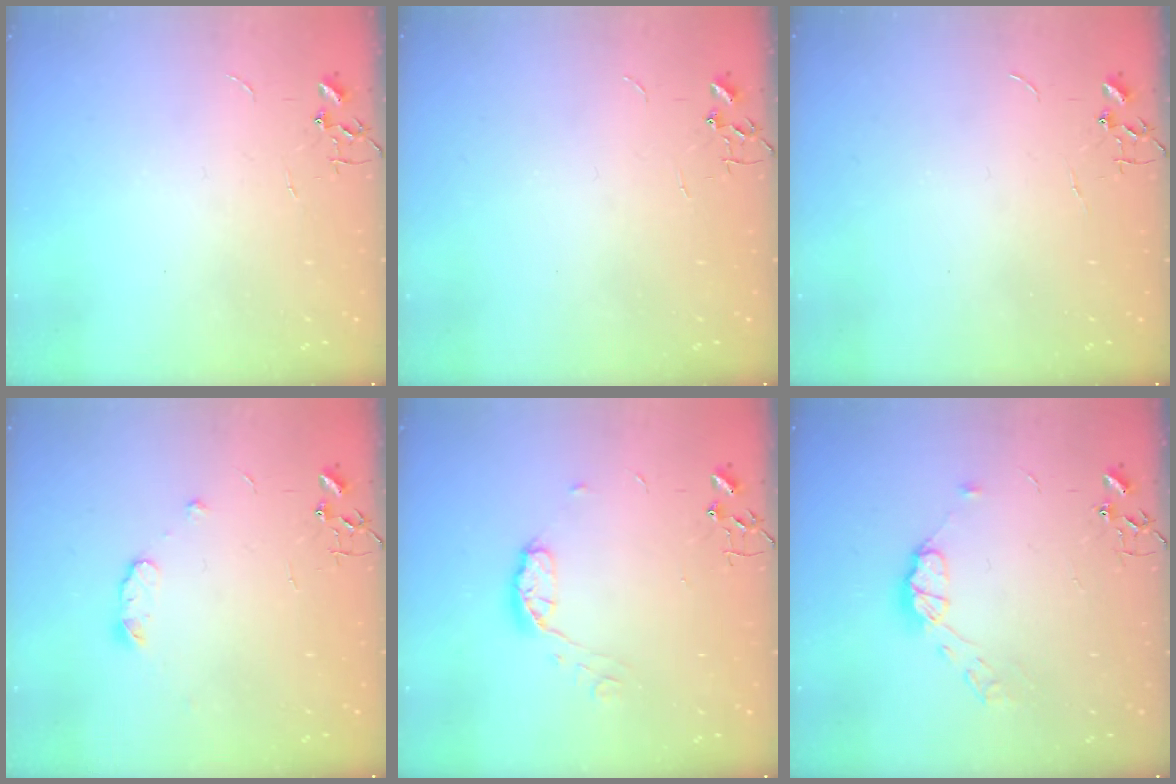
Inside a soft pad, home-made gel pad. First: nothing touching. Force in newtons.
{"total": 0.0}
{"total": 0.0}
{"total": 6.1, "press": 6.1, "slide": 0.8}
{"total": 7.6, "press": 7.6, "slide": 0.5}
{"total": 8.6, "press": 8.6, "slide": 0.5}